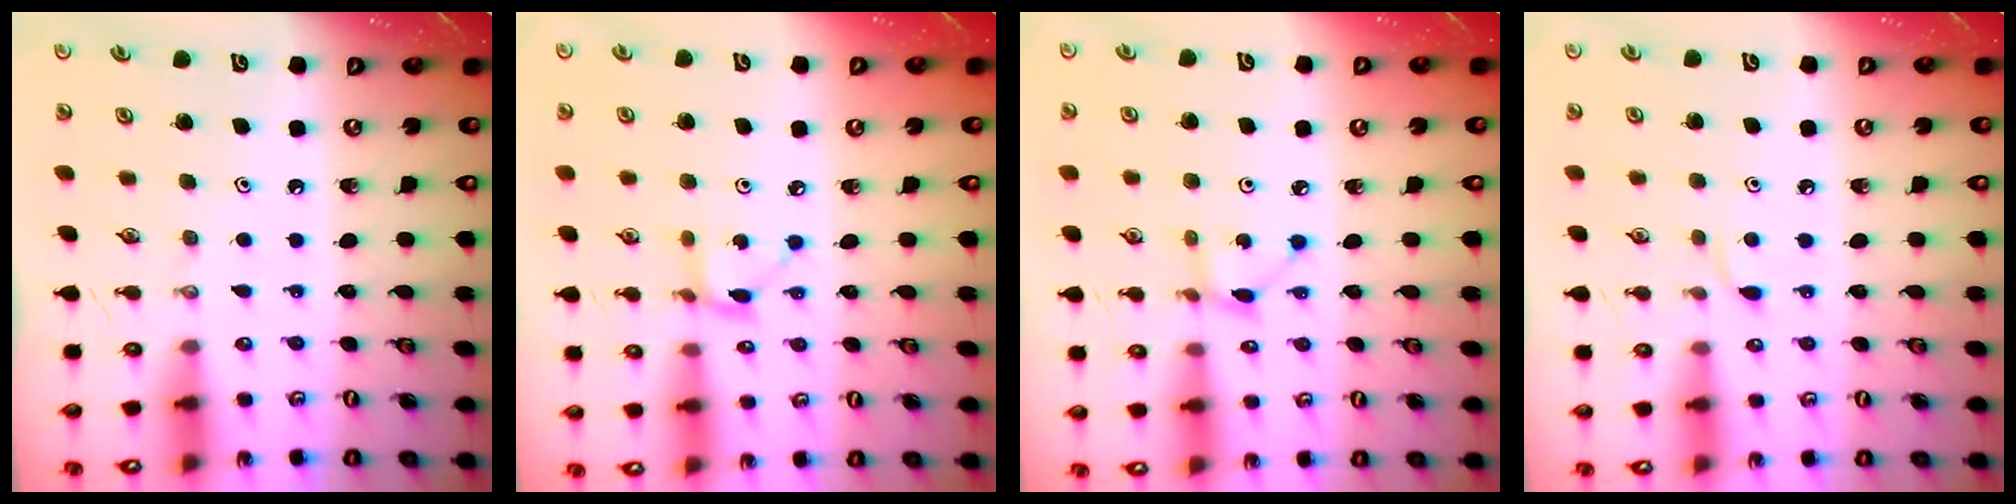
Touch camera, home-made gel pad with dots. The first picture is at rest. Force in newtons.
{"total": 2.8, "press": 2.8, "slide": 0.2}
{"total": 1.9, "press": 1.9, "slide": 0.3}
{"total": 3.2, "press": 3.1, "slide": 0.4}